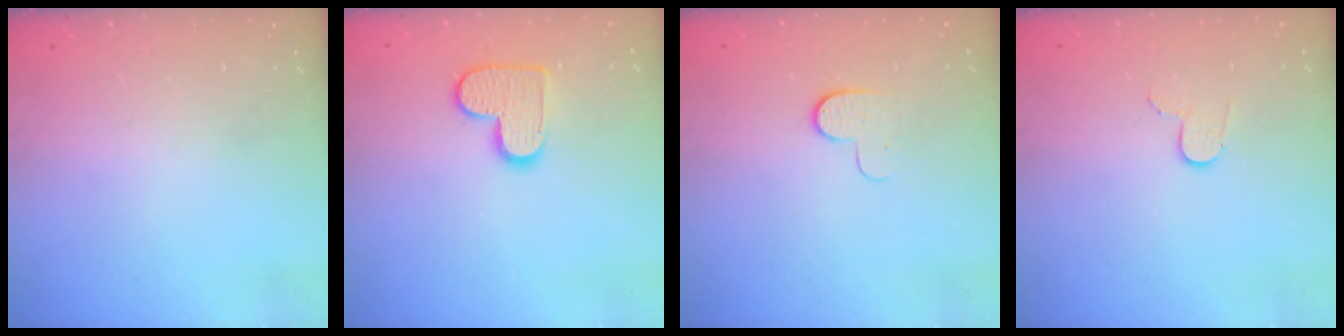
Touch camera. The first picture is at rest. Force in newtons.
{"total": 10.5, "press": 10.5, "slide": 0.5}
{"total": 5.4, "press": 5.3, "slide": 1.2}
{"total": 3.3, "press": 3.3, "slide": 0.3}